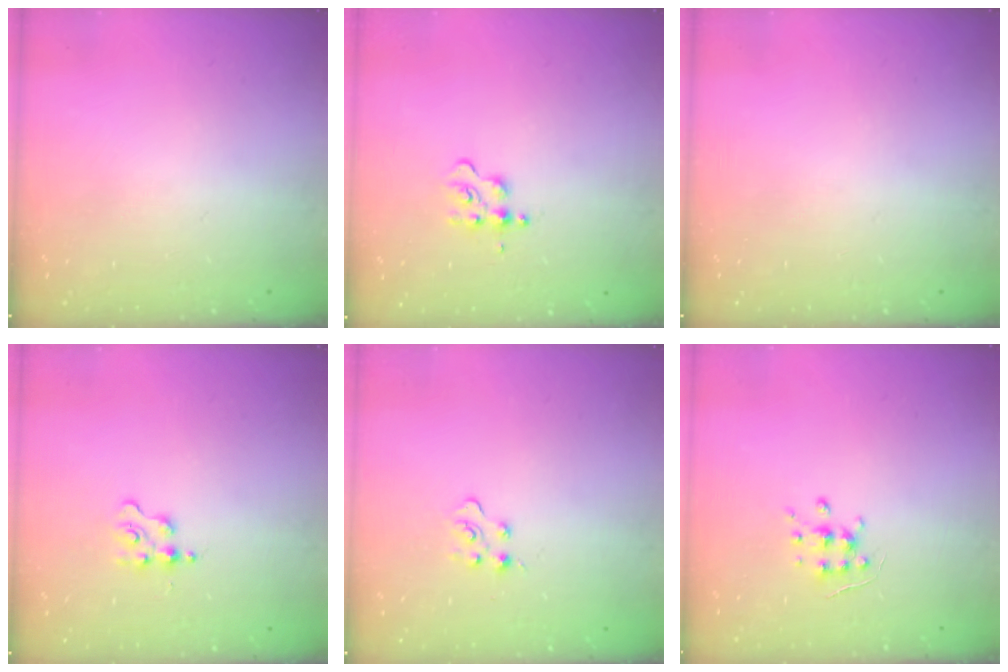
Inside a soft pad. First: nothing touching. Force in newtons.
{"total": 4.0, "press": 4.0, "slide": 0.5}
{"total": 0.0}
{"total": 1.4, "press": 1.3, "slide": 0.3}
{"total": 2.9, "press": 2.8, "slide": 0.4}
{"total": 5.7, "press": 5.7, "slide": 0.5}